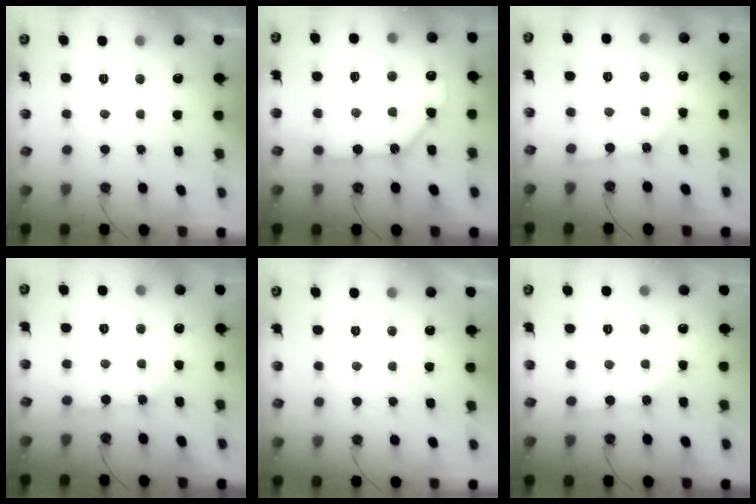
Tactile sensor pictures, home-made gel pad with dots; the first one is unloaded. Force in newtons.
{"total": 13.6, "press": 13.5, "slide": 1.6}
{"total": 2.7, "press": 2.7, "slide": 0.3}
{"total": 6.8, "press": 6.7, "slide": 0.7}
{"total": 0.0}
{"total": 2.3, "press": 2.2, "slide": 0.3}